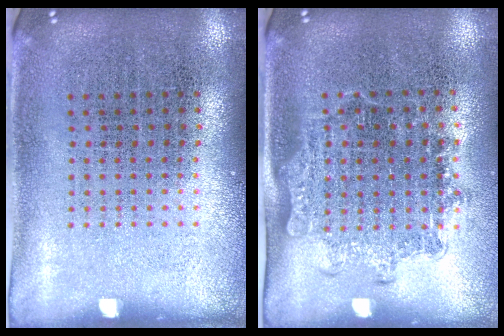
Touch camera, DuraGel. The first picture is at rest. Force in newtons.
{"total": 1.4, "press": 1.1, "slide": 0.8}